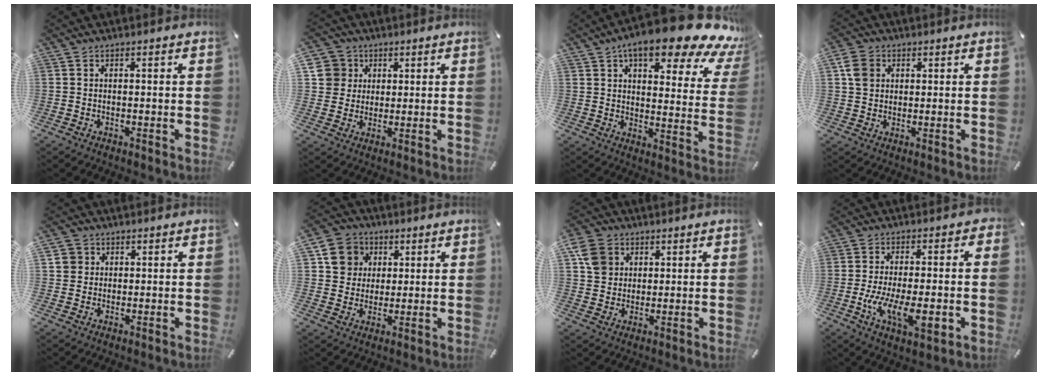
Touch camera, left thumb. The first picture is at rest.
{"total": 7.2, "force": [2.3, 6.8, 0.7], "torque": [-0.015, -0.003, 0.048]}
{"total": 17.8, "force": [12.1, 6.1, 11.5], "torque": [-0.163, -0.080, 0.196]}
{"total": 5.3, "force": [1.6, 4.6, 2.0], "torque": [-0.041, 0.002, 0.027]}
{"total": 3.7, "force": [1.2, 3.4, 0.6], "torque": [-0.003, 0.002, 0.020]}
{"total": 9.2, "force": [2.7, 8.4, 2.4], "torque": [-0.036, 0.000, 0.053]}
{"total": 7.8, "force": [2.6, 6.8, 2.8], "torque": [-0.054, 0.004, 0.052]}
{"total": 13.0, "force": [-3.4, 6.2, 10.9], "torque": [-0.198, -0.002, -0.059]}